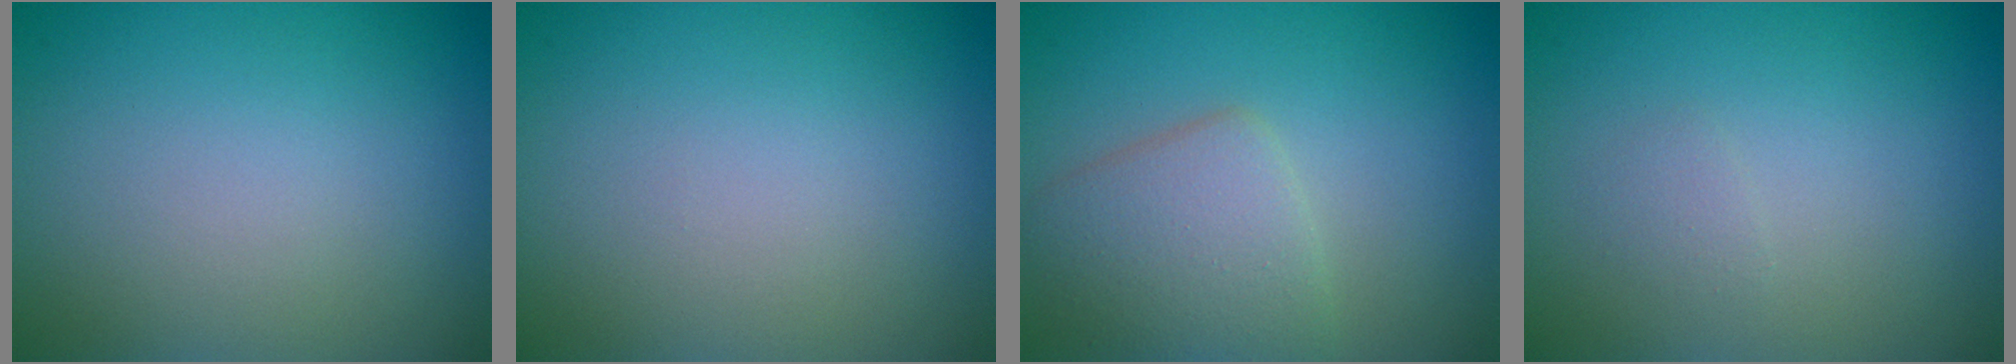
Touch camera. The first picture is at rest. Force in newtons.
{"total": 0.0}
{"total": 3.6, "press": 3.6, "slide": 0.1}
{"total": 0.6, "press": 0.6, "slide": 0.1}